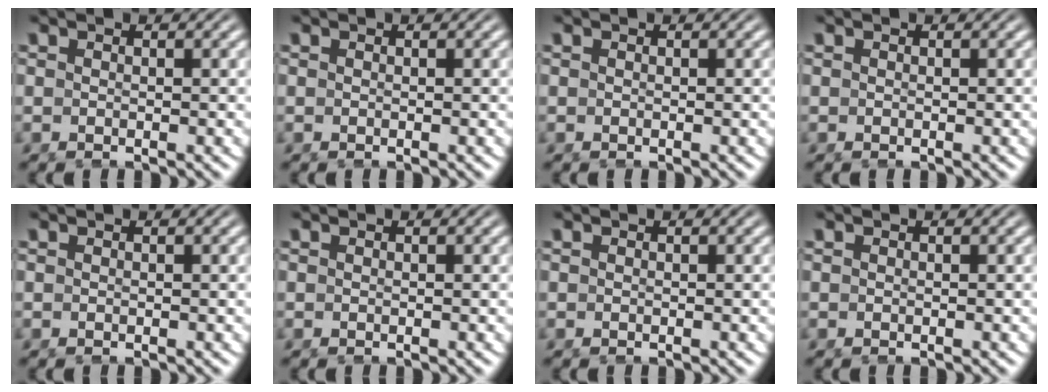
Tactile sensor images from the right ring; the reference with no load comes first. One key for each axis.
{"total": 0.0}
{"total": 0.0}
{"total": 0.0}
{"total": 0.0}
{"total": 0.0}
{"total": 0.0}
{"total": 0.0}